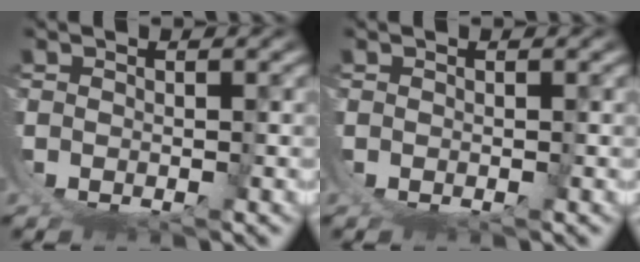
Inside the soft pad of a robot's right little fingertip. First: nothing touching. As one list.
[{"total": 0.0}]